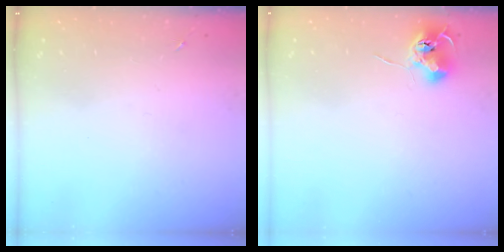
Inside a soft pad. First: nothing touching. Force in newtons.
{"total": 7.8, "press": 7.8, "slide": 0.8}